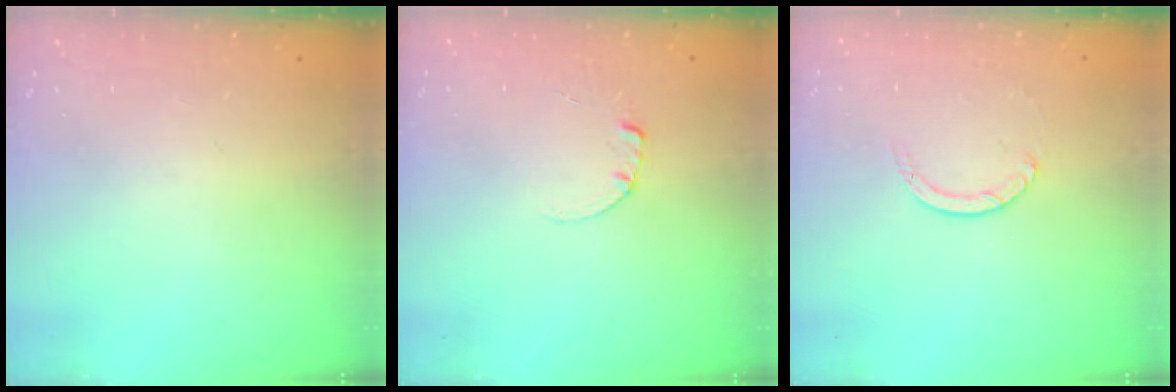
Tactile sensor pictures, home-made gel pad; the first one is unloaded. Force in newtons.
{"total": 0.6, "press": 0.6, "slide": 0.1}
{"total": 1.1, "press": 1.1, "slide": 0.1}